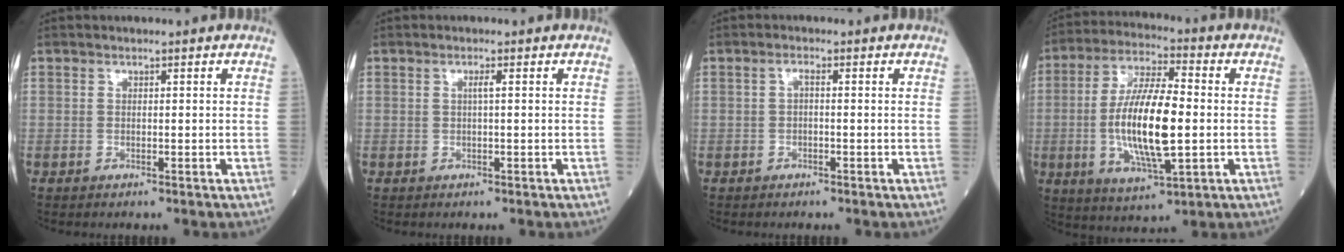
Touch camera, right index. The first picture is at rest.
{"total": 0.8, "force": [0.2, -0.2, 0.8], "torque": [-0.014, 0.001, 0.003]}
{"total": 1.0, "force": [0.0, 0.2, 1.0], "torque": [-0.018, 0.002, -0.002]}
{"total": 14.5, "force": [-1.3, 3.4, 14.1], "torque": [-0.278, -0.004, -0.021]}